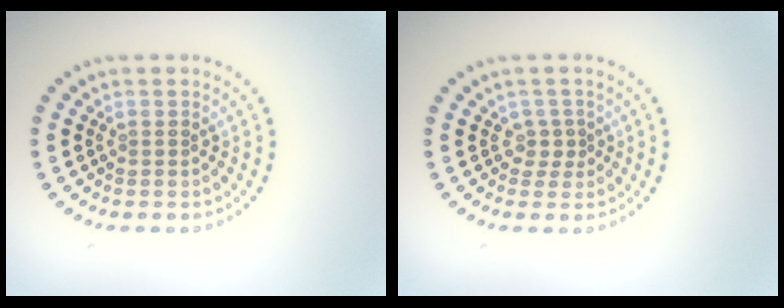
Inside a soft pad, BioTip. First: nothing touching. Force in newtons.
{"total": 1.4, "press": 1.0, "slide": 1.0}